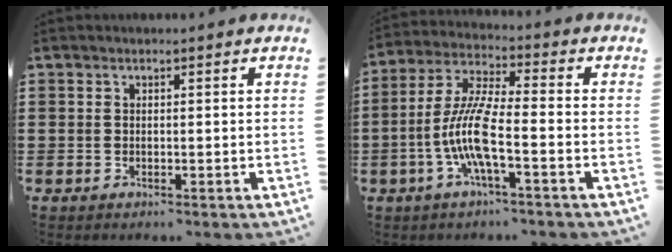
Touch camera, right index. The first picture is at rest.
{"total": 9.0, "force": [-3.1, 1.5, 8.3], "torque": [-0.193, -0.015, -0.069]}